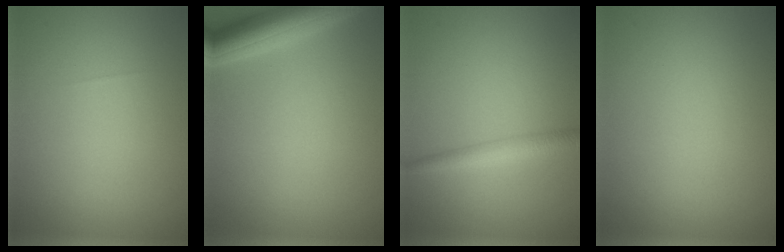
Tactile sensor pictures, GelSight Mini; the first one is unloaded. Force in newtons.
{"total": 5.1, "press": 5.1, "slide": 0.3}
{"total": 2.4, "press": 2.4, "slide": 0.1}
{"total": 0.0}